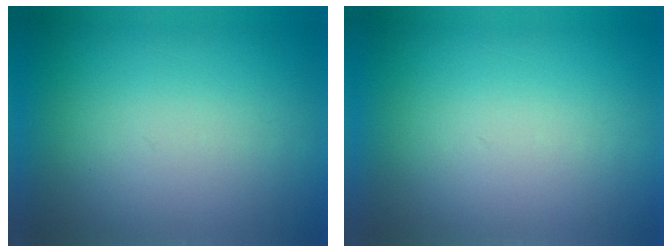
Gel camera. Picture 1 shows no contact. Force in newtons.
{"total": 0.0}